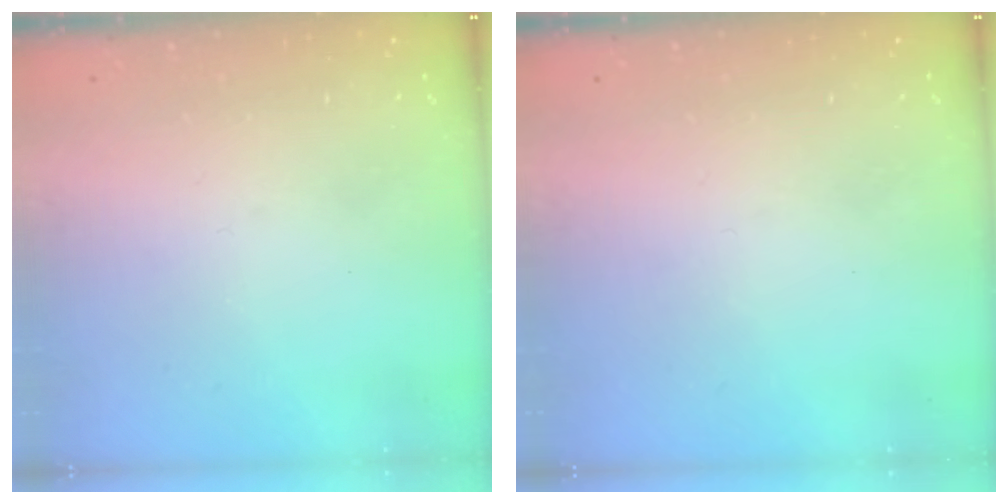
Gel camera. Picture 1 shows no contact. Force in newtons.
{"total": 0.0}